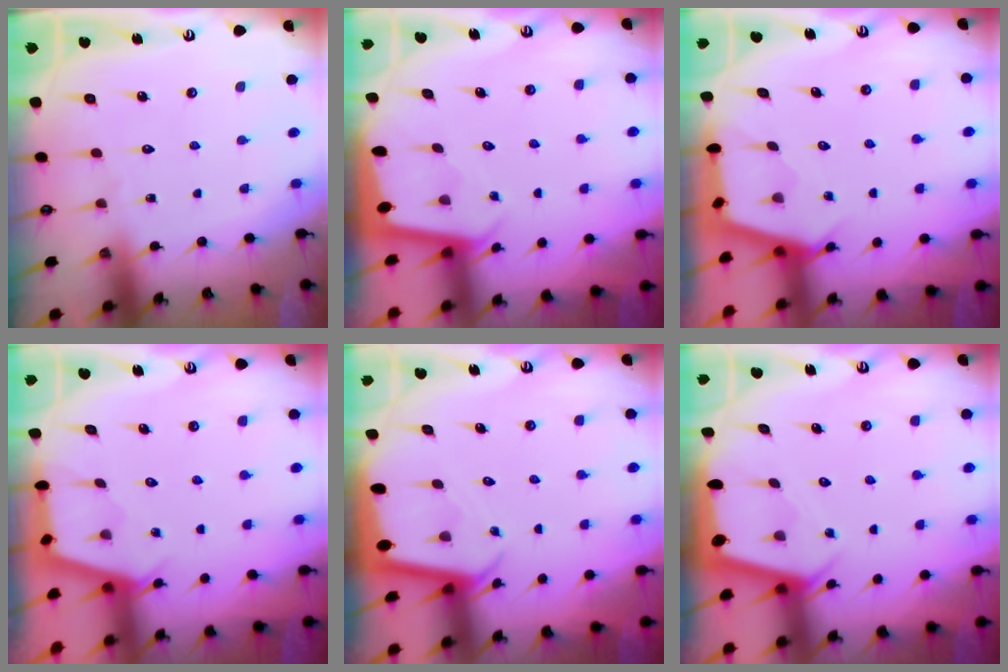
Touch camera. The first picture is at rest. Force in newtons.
{"total": 1.9, "press": 1.9, "slide": 0.1}
{"total": 2.5, "press": 2.5, "slide": 0.4}
{"total": 2.9, "press": 2.9, "slide": 0.3}
{"total": 2.2, "press": 2.2, "slide": 0.2}
{"total": 2.5, "press": 2.5, "slide": 0.3}